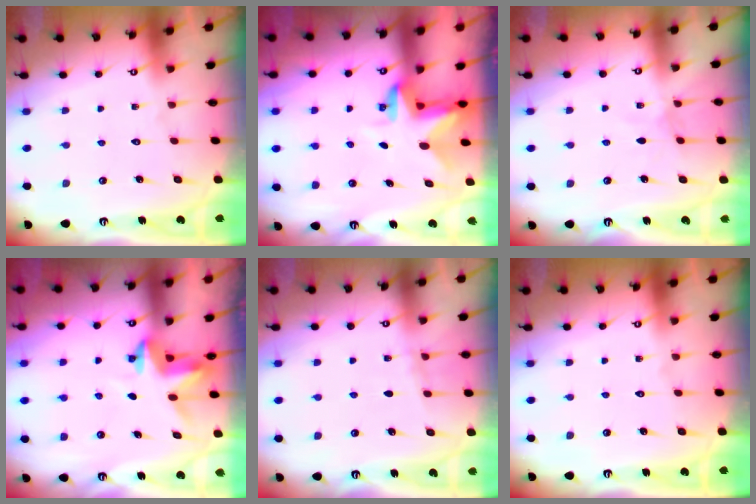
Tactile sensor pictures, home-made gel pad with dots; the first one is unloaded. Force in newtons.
{"total": 3.0, "press": 2.9, "slide": 0.5}
{"total": 2.3, "press": 2.3, "slide": 0.4}
{"total": 3.2, "press": 3.2, "slide": 0.1}
{"total": 3.2, "press": 3.0, "slide": 1.0}
{"total": 0.0}